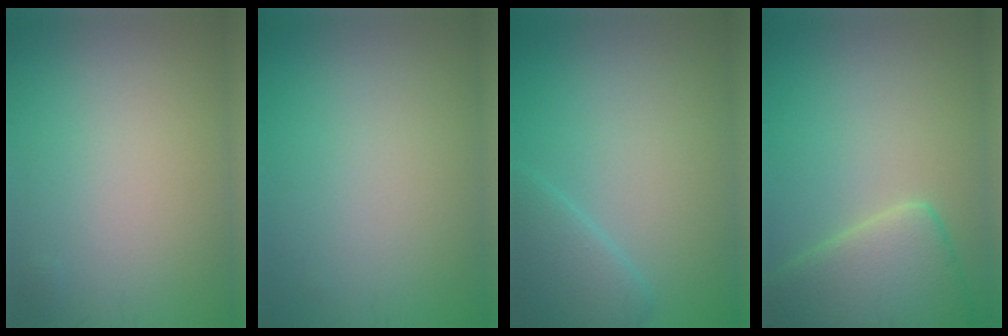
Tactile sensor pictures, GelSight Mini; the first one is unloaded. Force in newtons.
{"total": 0.0}
{"total": 3.0, "press": 3.0, "slide": 0.2}
{"total": 7.1, "press": 7.0, "slide": 0.6}